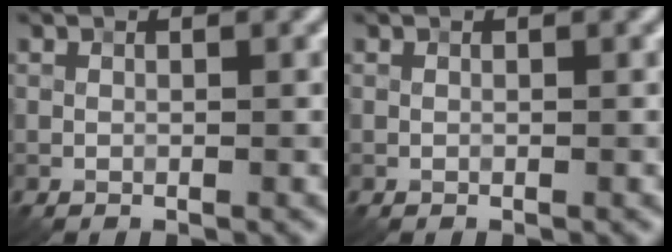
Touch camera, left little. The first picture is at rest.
{"total": 0.0}